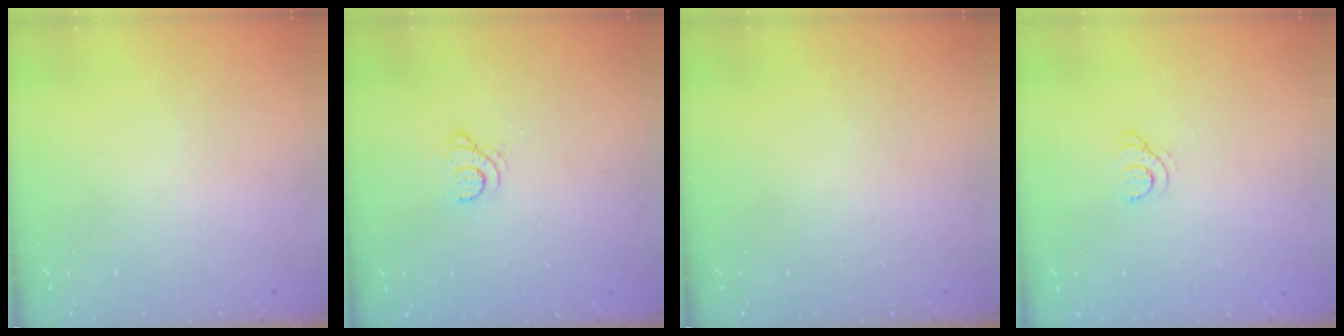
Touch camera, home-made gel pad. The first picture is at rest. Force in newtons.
{"total": 2.9, "press": 2.9, "slide": 0.4}
{"total": 0.0}
{"total": 3.4, "press": 3.4, "slide": 0.5}